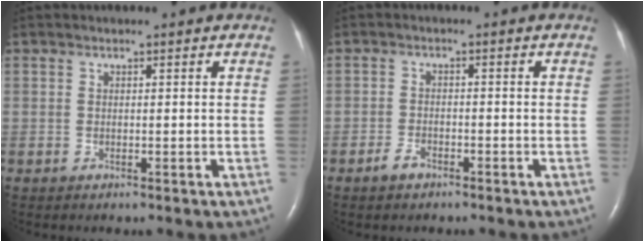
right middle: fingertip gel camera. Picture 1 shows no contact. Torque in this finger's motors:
{"motor_torque": [0.54, -0.85, -0.07, -0.01]}